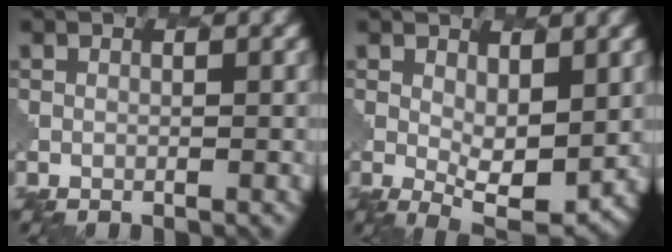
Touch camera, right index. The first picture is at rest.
{"total": 4.4, "force": [0.7, 2.0, 3.9], "torque": [-0.065, -0.010, 0.016]}